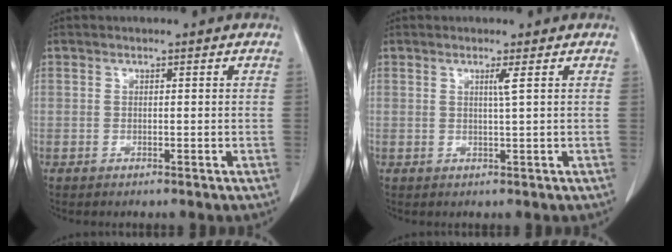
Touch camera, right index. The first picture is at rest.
{"total": 1.4, "force": [0.5, -0.5, 1.2], "torque": [-0.026, -0.004, 0.010]}